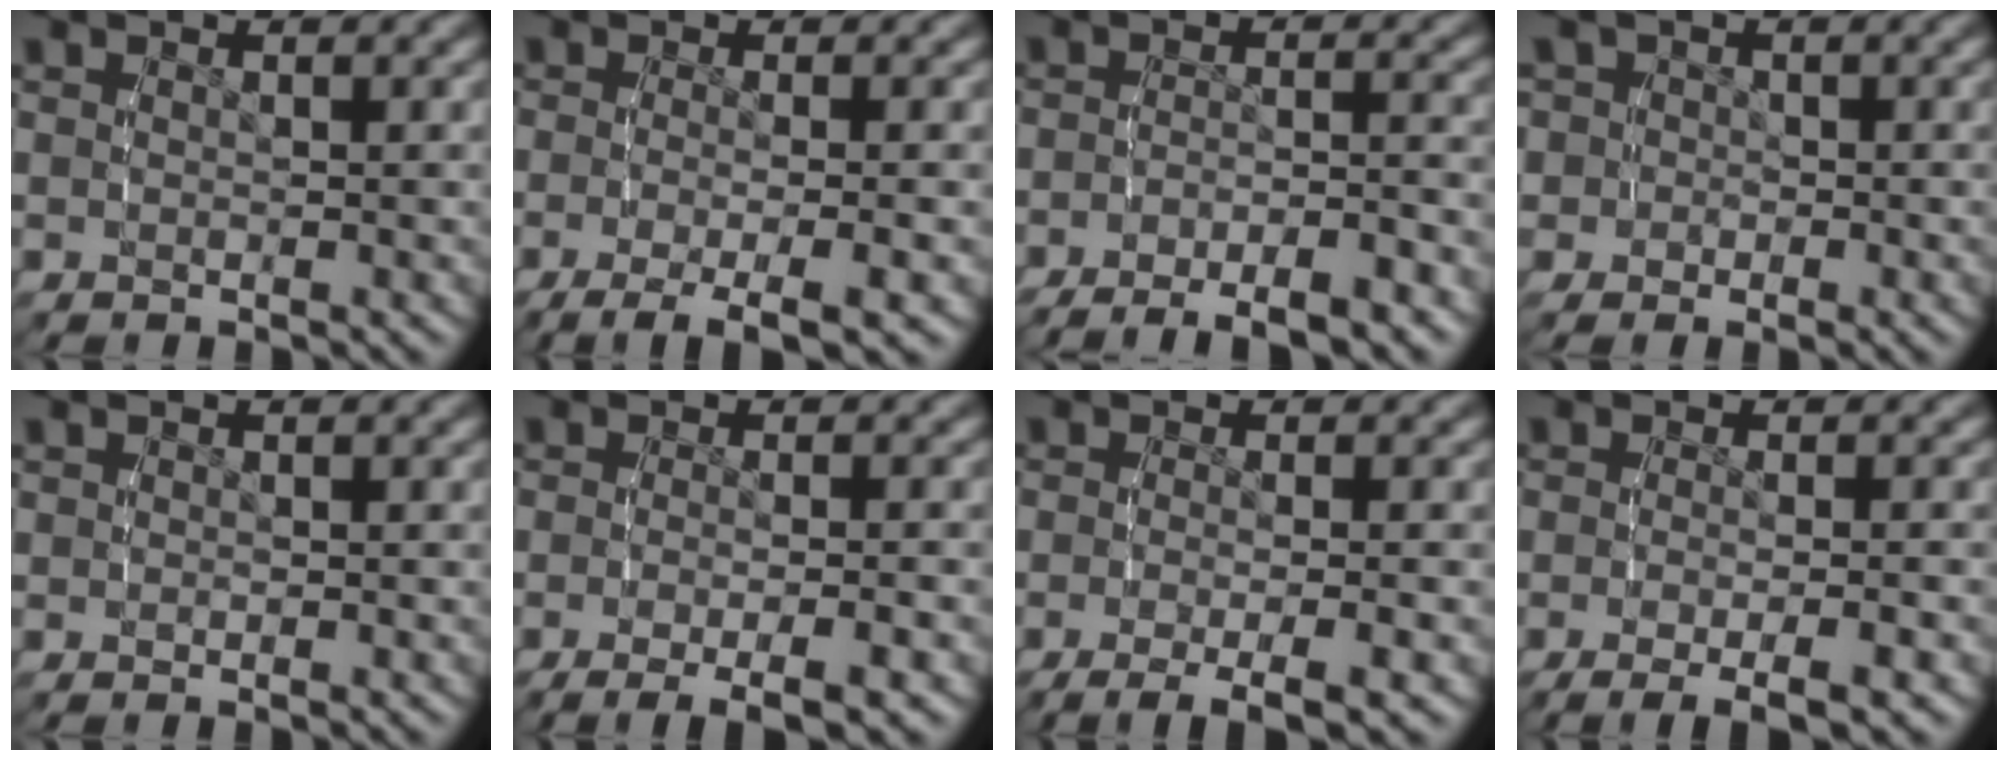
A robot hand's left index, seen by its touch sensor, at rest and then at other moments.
{"total": 6.6, "force": [-4.6, 2.0, 4.3], "torque": [-0.078, -0.029, -0.055]}
{"total": 7.7, "force": [-6.9, 2.3, 2.6], "torque": [-0.030, -0.011, -0.106]}
{"total": 3.8, "force": [-0.4, 3.8, 0.5], "torque": [-0.025, -0.006, -0.017]}
{"total": 0.0}
{"total": 5.8, "force": [-4.2, 1.4, 3.7], "torque": [-0.059, -0.015, -0.055]}
{"total": 5.9, "force": [-4.1, 1.6, 3.9], "torque": [-0.063, -0.019, -0.052]}
{"total": 5.2, "force": [-3.7, 1.1, 3.5], "torque": [-0.055, -0.012, -0.049]}